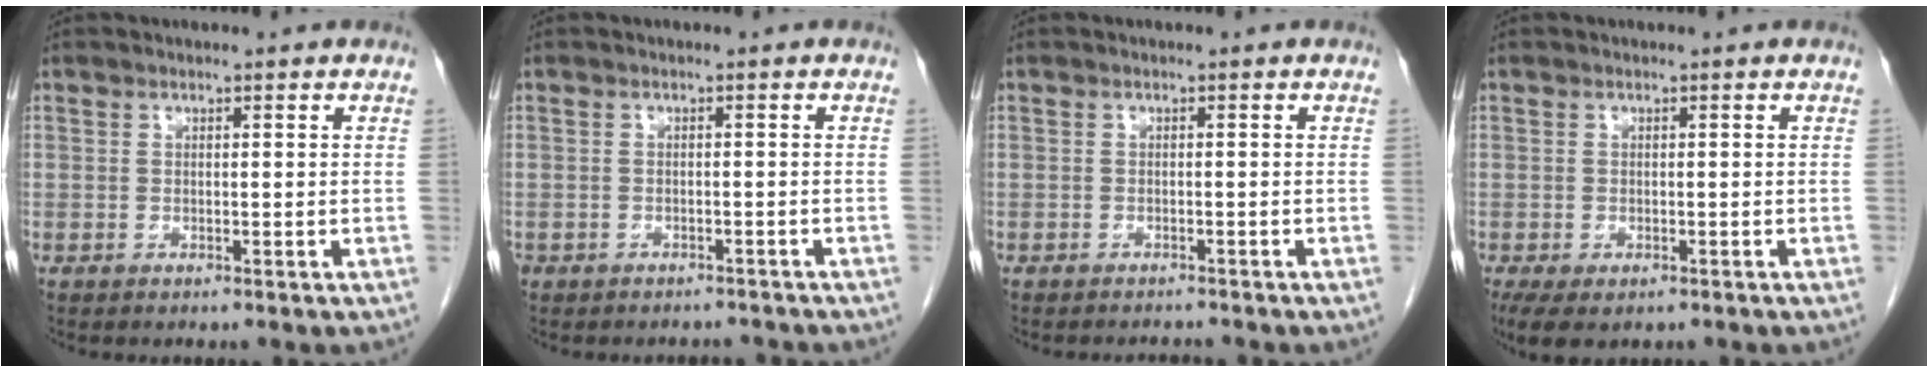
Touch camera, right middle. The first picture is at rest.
{"total": 3.9, "force": [-3.4, 1.8, 0.2], "torque": [-0.002, 0.008, -0.046]}
{"total": 1.4, "force": [-1.4, 0.1, -0.1], "torque": [0.001, -0.006, -0.018]}
{"total": 6.0, "force": [-3.7, 3.1, 3.5], "torque": [-0.069, -0.014, -0.057]}